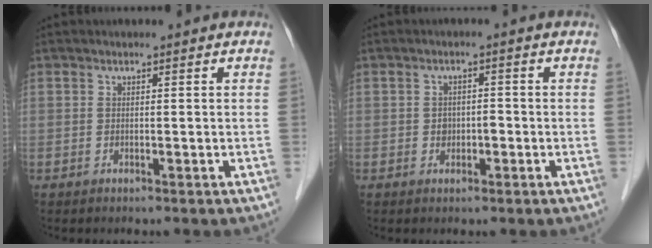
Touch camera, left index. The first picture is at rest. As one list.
[{"total": 1.9, "force": [-0.5, 1.4, 1.1], "torque": [-0.015, 0.007, -0.006]}]